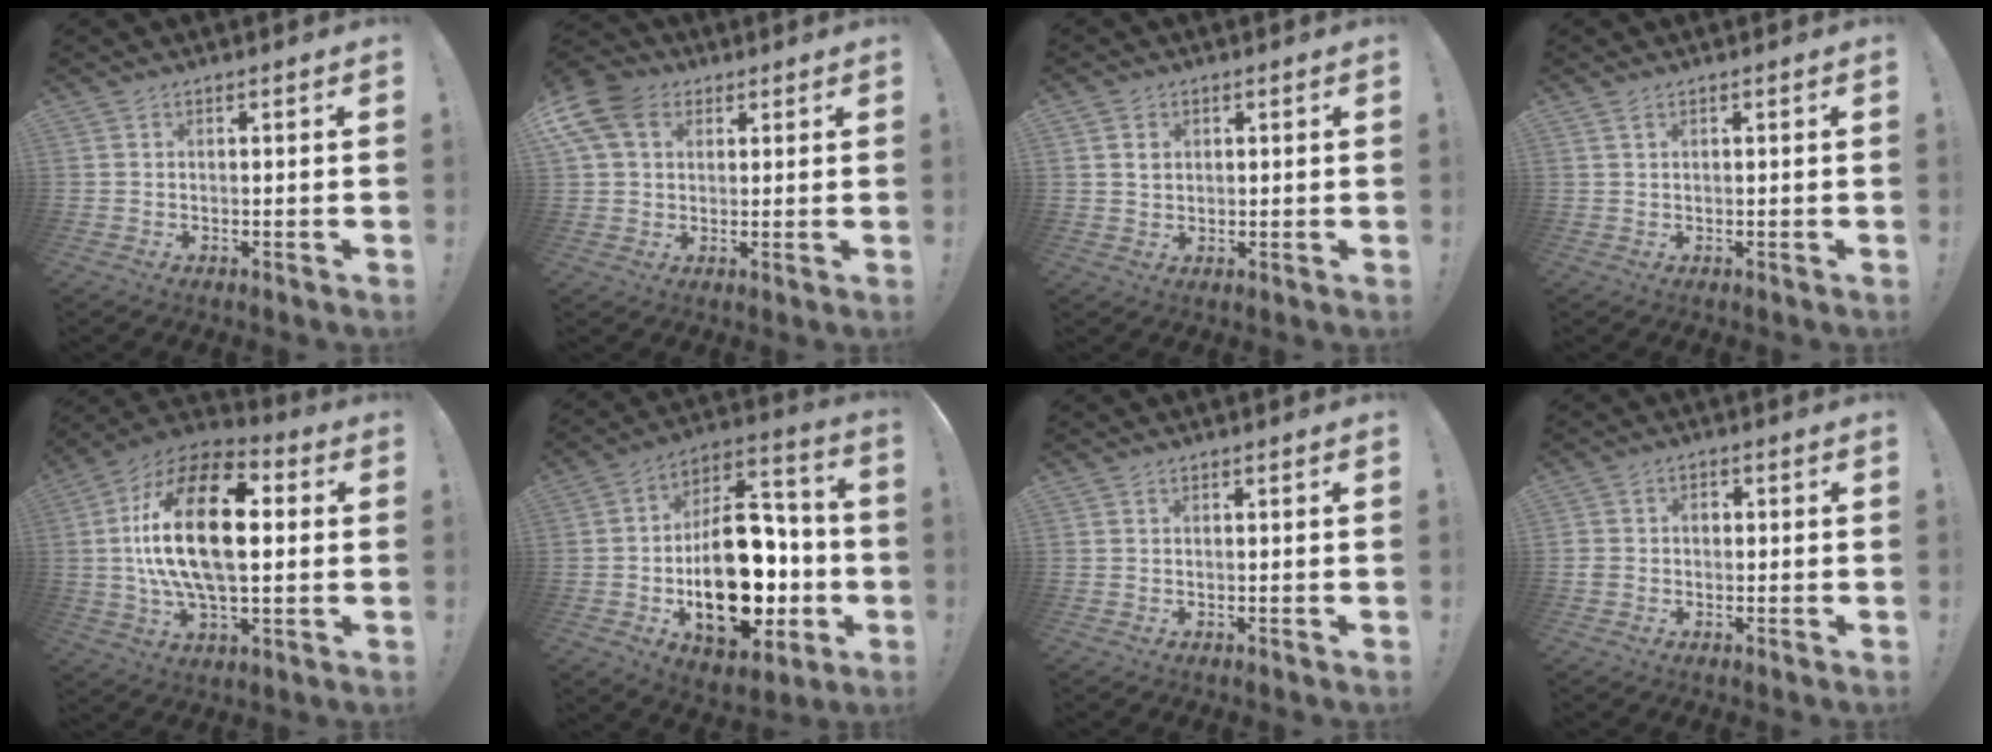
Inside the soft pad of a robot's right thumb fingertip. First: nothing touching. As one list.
[{"total": 12.2, "force": [4.8, 8.8, 7.0], "torque": [-0.148, -0.010, 0.095]}, {"total": 2.6, "force": [1.1, 2.3, 0.6], "torque": [0.004, -0.004, 0.017]}, {"total": 1.2, "force": [0.8, 0.4, 0.8], "torque": [-0.017, 0.000, 0.015]}, {"total": 24.9, "force": [2.6, 12.3, 21.5], "torque": [-0.391, 0.005, 0.034]}, {"total": 25.9, "force": [-5.6, 16.2, 19.4], "torque": [-0.286, 0.041, -0.067]}, {"total": 0.0}, {"total": 2.7, "force": [-1.0, 2.1, 1.4], "torque": [-0.032, 0.012, -0.017]}]